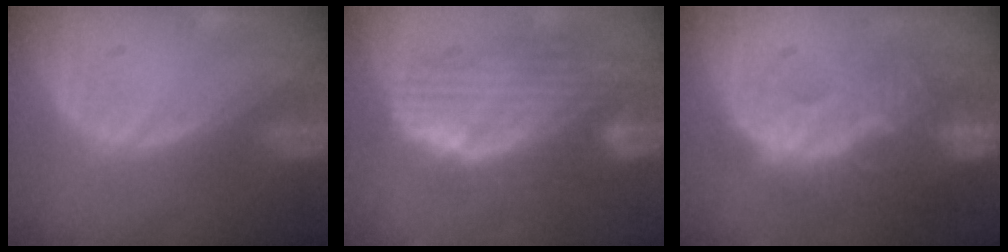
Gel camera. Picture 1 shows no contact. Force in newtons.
{"total": 10.2, "press": 9.0, "slide": 4.8}
{"total": 10.6, "press": 9.9, "slide": 3.8}